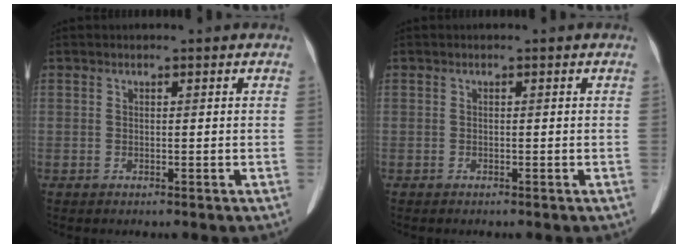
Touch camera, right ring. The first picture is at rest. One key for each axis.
{"total": 0.0}